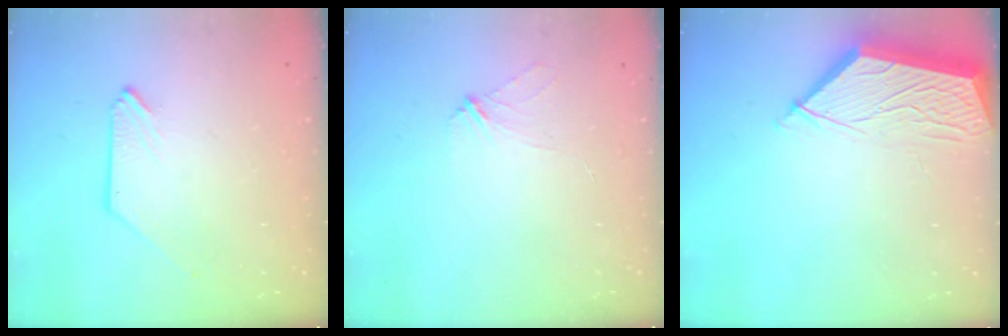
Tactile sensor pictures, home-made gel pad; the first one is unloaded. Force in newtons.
{"total": 2.4, "press": 2.4, "slide": 0.5}
{"total": 5.4, "press": 5.4, "slide": 0.7}